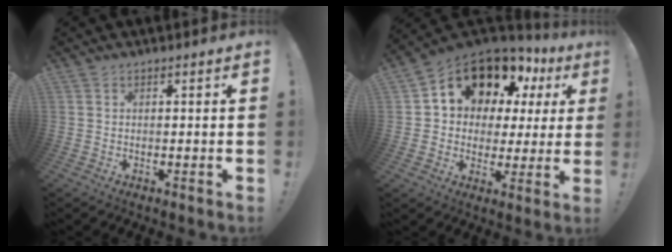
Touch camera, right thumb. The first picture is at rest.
{"total": 13.2, "force": [8.2, 8.3, 6.2], "torque": [-0.102, -0.060, 0.156]}